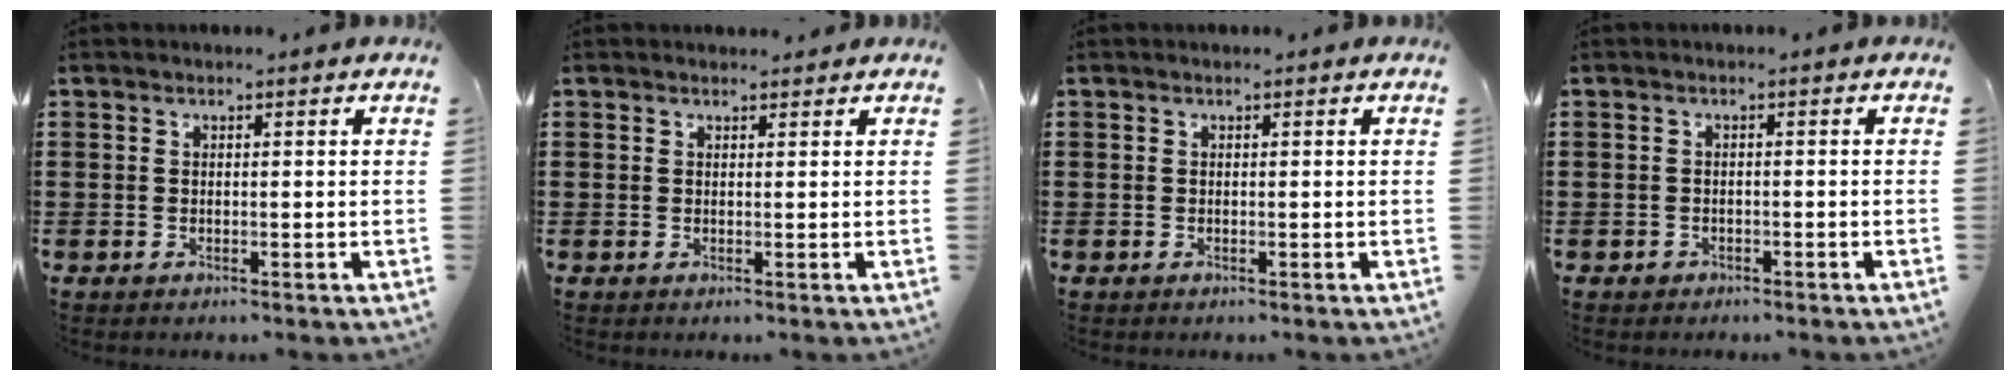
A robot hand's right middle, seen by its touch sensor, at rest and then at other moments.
{"total": 0.8, "force": [0.7, 0.5, 0.0], "torque": [0.008, -0.003, 0.011]}
{"total": 0.0}
{"total": 0.7, "force": [-0.6, 0.4, 0.1], "torque": [-0.002, 0.001, -0.014]}